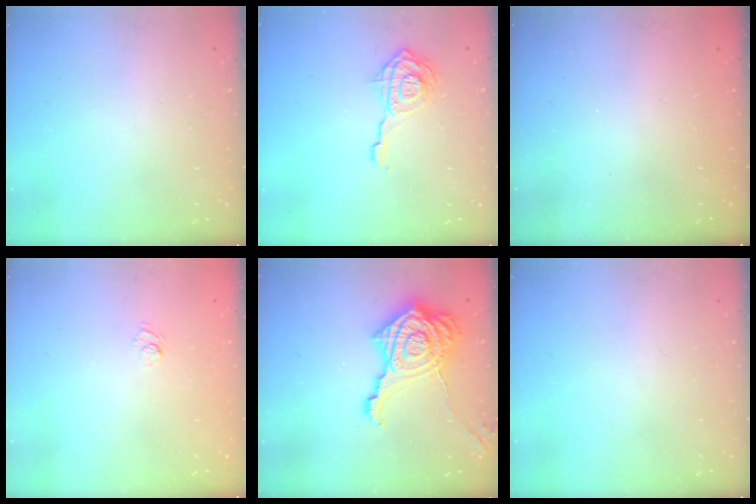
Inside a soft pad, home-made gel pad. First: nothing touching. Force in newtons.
{"total": 11.2, "press": 11.1, "slide": 0.9}
{"total": 2.3, "press": 2.2, "slide": 0.8}
{"total": 4.5, "press": 4.3, "slide": 1.2}
{"total": 23.1, "press": 23.0, "slide": 2.2}
{"total": 0.0}